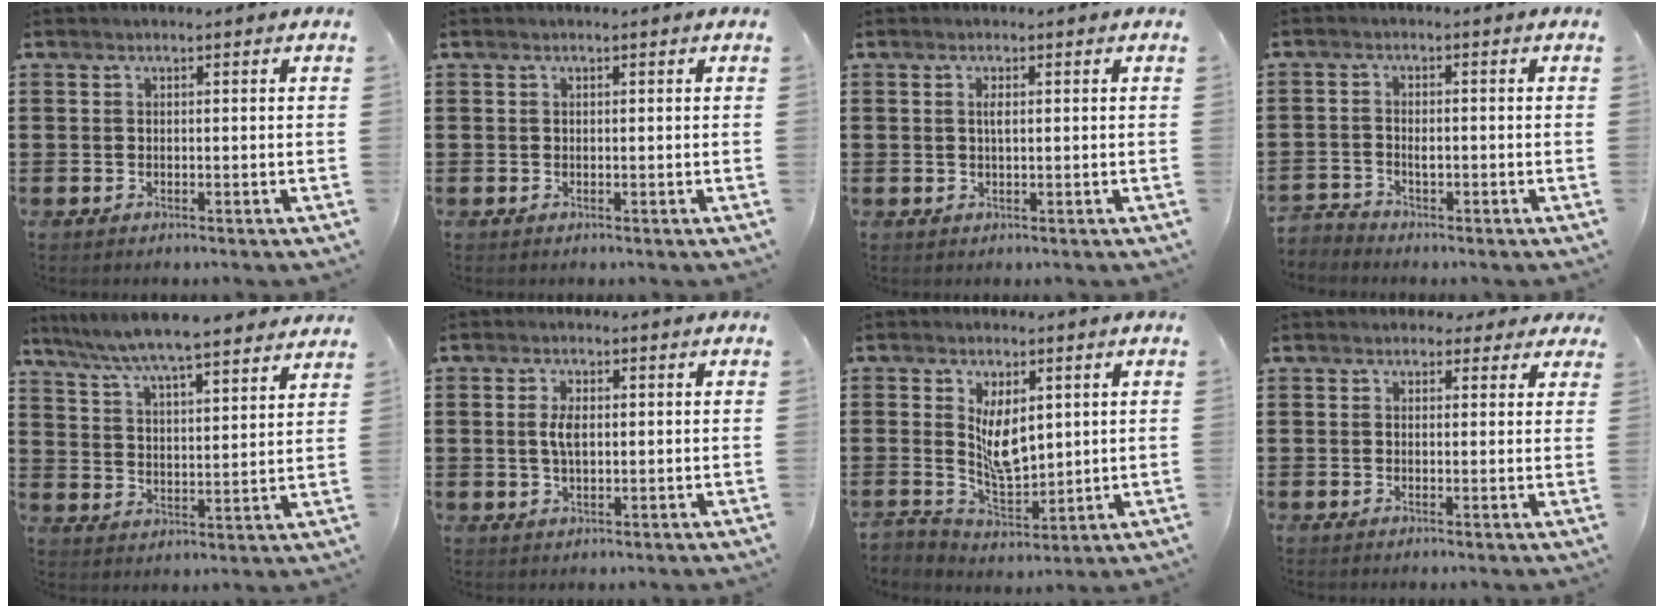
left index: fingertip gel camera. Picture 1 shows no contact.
{"total": 0.0}
{"total": 1.3, "force": [0.3, 0.3, 1.2], "torque": [-0.025, 0.002, 0.003]}
{"total": 1.7, "force": [-1.4, 0.8, 0.5], "torque": [-0.017, 0.004, -0.030]}
{"total": 6.6, "force": [6.2, -0.1, 2.2], "torque": [-0.070, -0.037, 0.107]}
{"total": 3.5, "force": [0.4, 1.6, 3.1], "torque": [-0.072, 0.005, 0.003]}
{"total": 6.4, "force": [1.3, 4.0, 4.7], "torque": [-0.084, 0.004, 0.022]}
{"total": 1.8, "force": [1.3, 1.2, 0.4], "torque": [-0.007, 0.007, 0.022]}